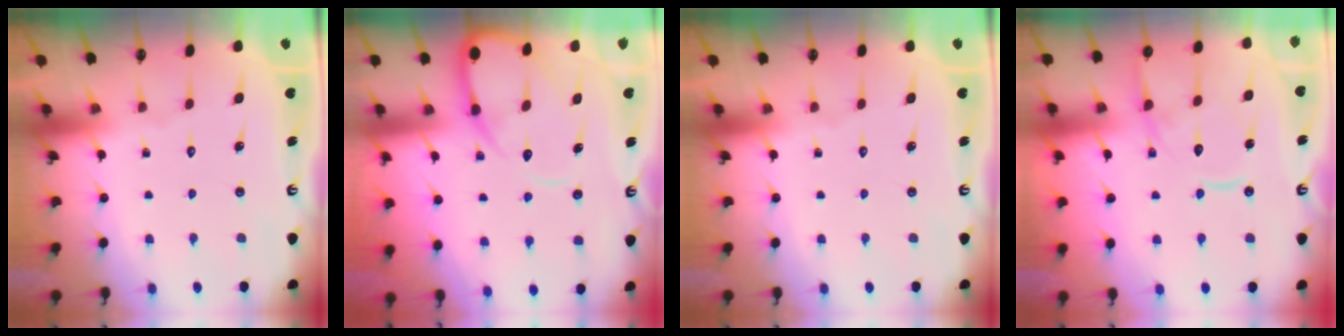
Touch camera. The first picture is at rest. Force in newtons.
{"total": 9.4, "press": 9.4, "slide": 1.0}
{"total": 0.0}
{"total": 13.4, "press": 13.4, "slide": 1.4}